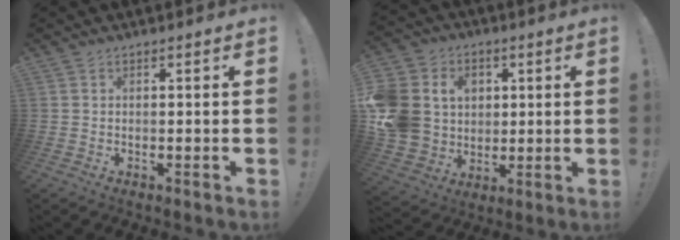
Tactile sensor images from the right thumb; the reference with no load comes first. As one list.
[{"total": 15.0, "force": [1.9, 13.3, 6.6], "torque": [-0.122, 0.000, 0.052]}]